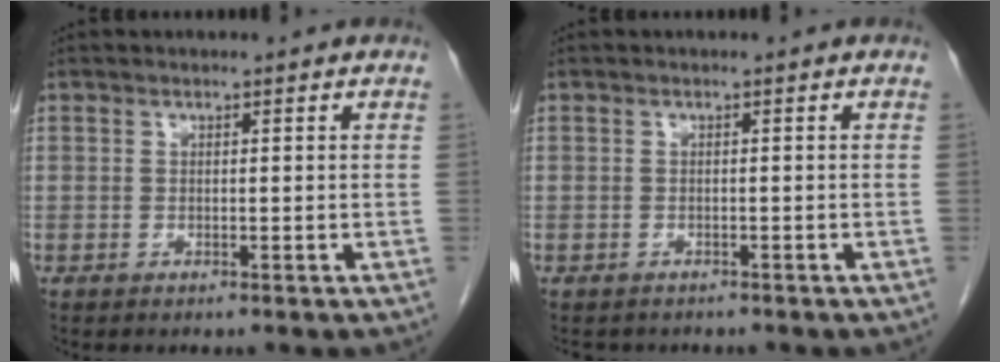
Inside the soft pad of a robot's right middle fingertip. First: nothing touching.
{"total": 3.2, "force": [-2.8, 1.4, 0.6], "torque": [-0.011, -0.002, -0.035]}